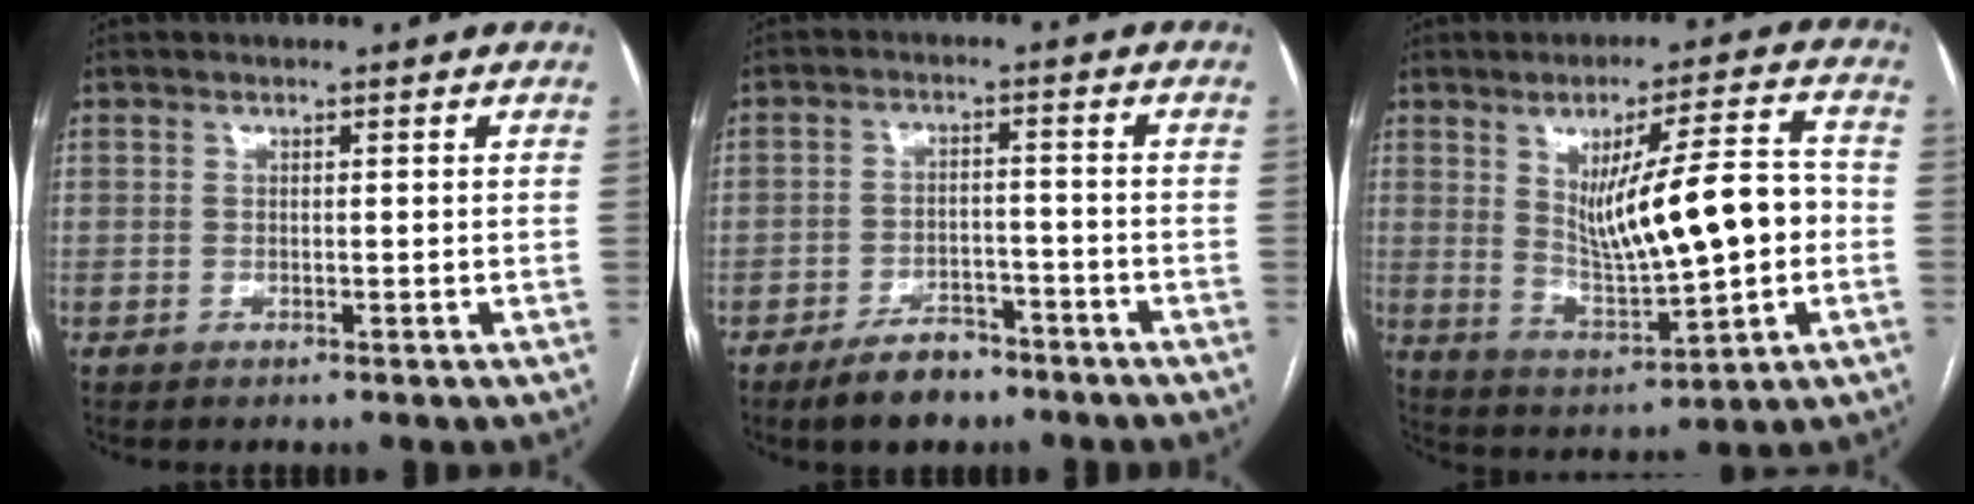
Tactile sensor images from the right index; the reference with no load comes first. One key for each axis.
{"total": 6.3, "fx": -4.7, "fy": 2.9, "fz": 2.9, "tx": -0.053, "ty": 0.003, "tz": -0.075}
{"total": 14.0, "fx": 0.5, "fy": 2.6, "fz": 13.8, "tx": -0.226, "ty": 0.009, "tz": 0.020}